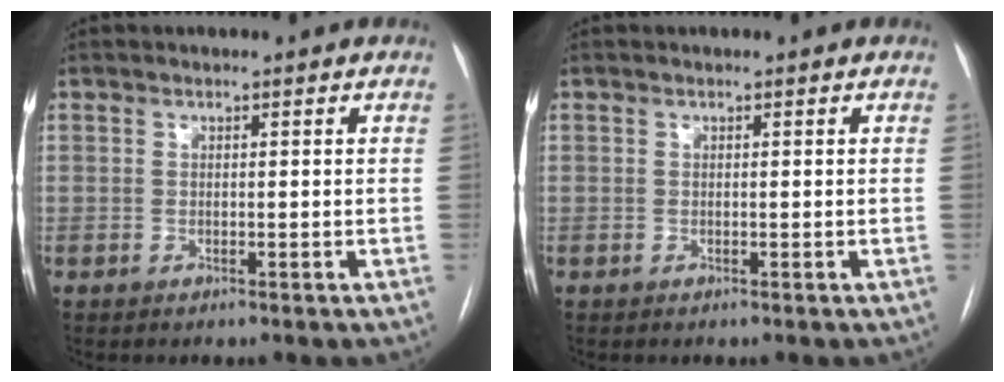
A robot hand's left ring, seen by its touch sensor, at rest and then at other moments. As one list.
[{"total": 0.0}]